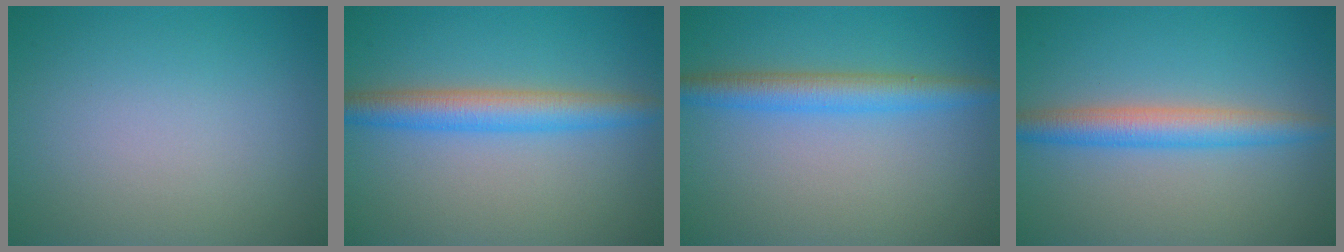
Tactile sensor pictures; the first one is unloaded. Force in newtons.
{"total": 4.2, "press": 4.2, "slide": 0.1}
{"total": 3.6, "press": 3.6, "slide": 0.0}
{"total": 3.8, "press": 3.8, "slide": 0.1}